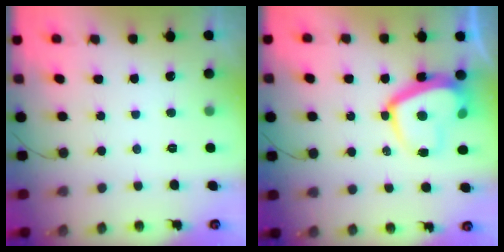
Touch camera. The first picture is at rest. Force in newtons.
{"total": 13.2, "press": 13.1, "slide": 1.0}